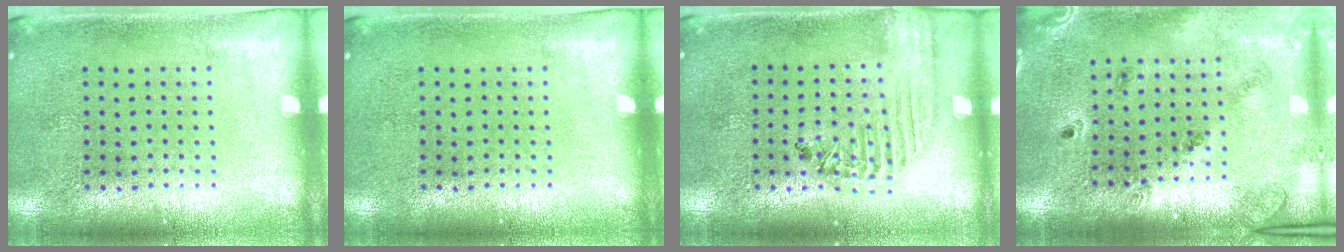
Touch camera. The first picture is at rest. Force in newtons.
{"total": 0.0}
{"total": 1.8, "press": 1.6, "slide": 0.7}
{"total": 1.4, "press": 1.4, "slide": 0.1}